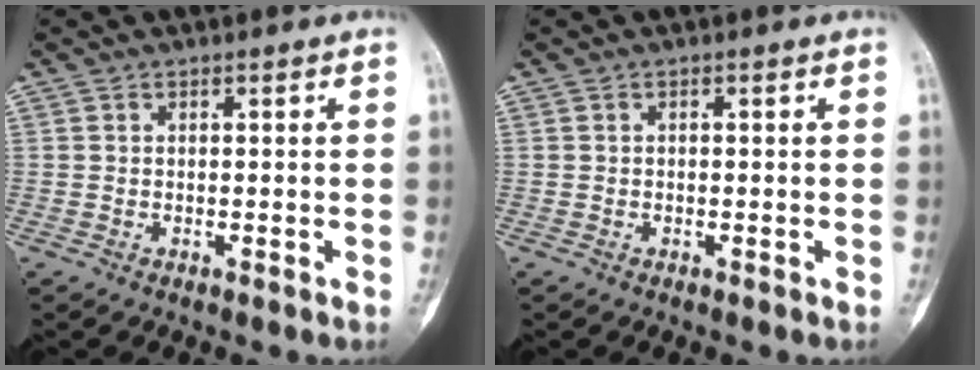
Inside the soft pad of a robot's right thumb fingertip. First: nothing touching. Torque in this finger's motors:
{"motor_torque": [0.22, 0.43, 0.27, 0.26, 0.10]}